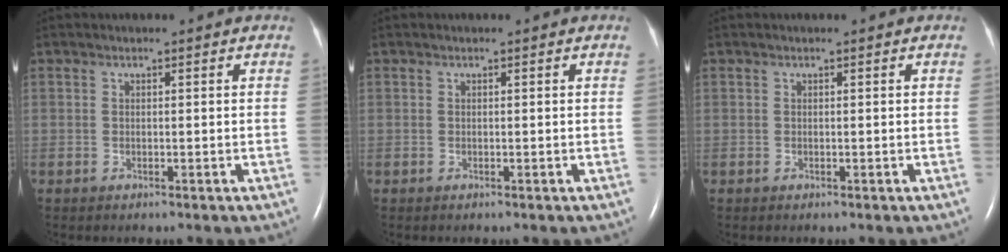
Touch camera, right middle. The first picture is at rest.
{"total": 0.0}
{"total": 0.0}